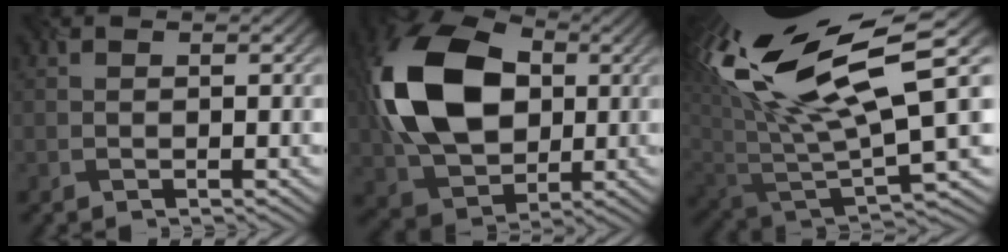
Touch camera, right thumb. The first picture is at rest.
{"total": 16.1, "force": [1.7, 11.4, 11.3], "torque": [-0.266, 0.018, 0.026]}
{"total": 16.9, "force": [8.5, 6.0, 13.4], "torque": [-0.280, 0.016, 0.151]}